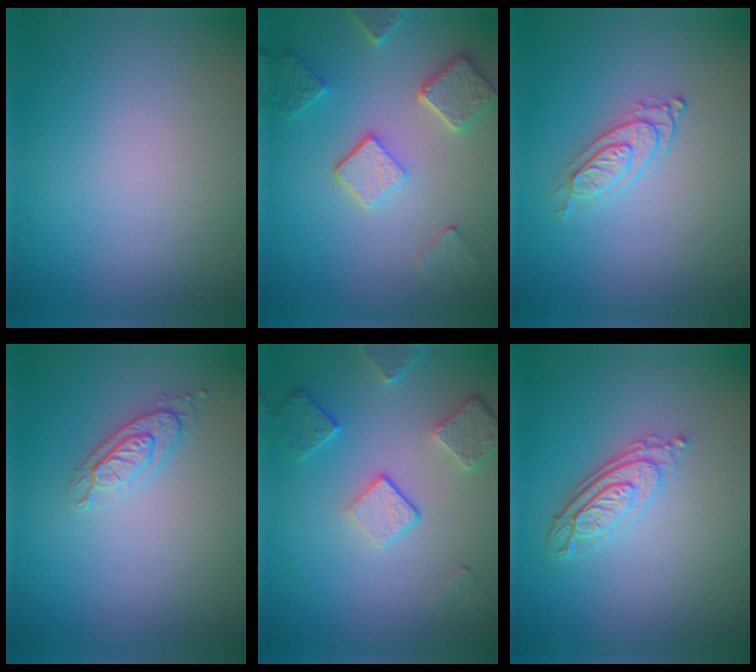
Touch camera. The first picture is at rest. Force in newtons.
{"total": 5.1, "press": 3.9, "slide": 3.3}
{"total": 2.3, "press": 2.1, "slide": 0.9}
{"total": 2.1, "press": 2.1, "slide": 0.5}
{"total": 4.0, "press": 3.0, "slide": 2.6}
{"total": 4.0, "press": 2.8, "slide": 2.8}